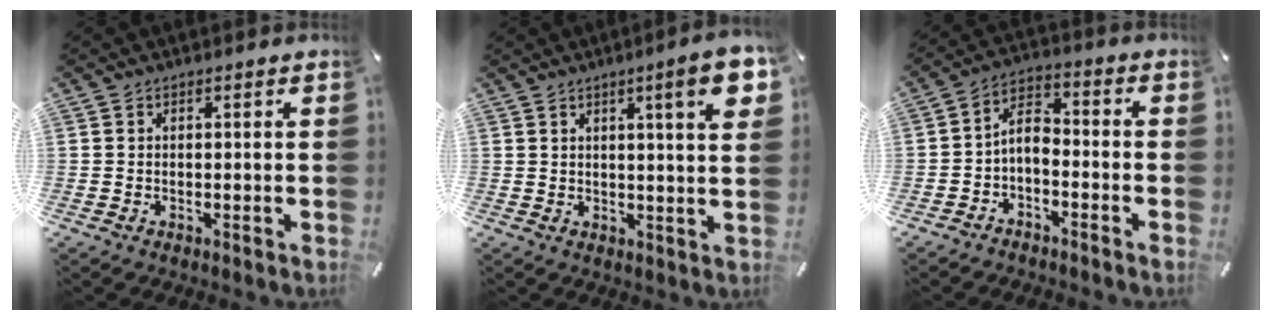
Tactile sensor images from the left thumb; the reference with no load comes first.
{"total": 10.1, "force": [4.3, 1.0, 9.1], "torque": [-0.135, -0.015, 0.061]}
{"total": 5.6, "force": [-2.0, 3.5, 4.0], "torque": [-0.084, 0.008, -0.040]}